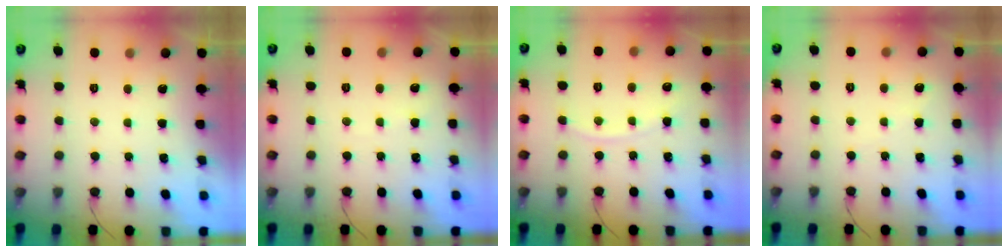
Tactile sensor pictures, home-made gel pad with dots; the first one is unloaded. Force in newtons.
{"total": 2.5, "press": 2.5, "slide": 0.3}
{"total": 5.8, "press": 5.8, "slide": 0.3}
{"total": 3.6, "press": 3.6, "slide": 0.4}